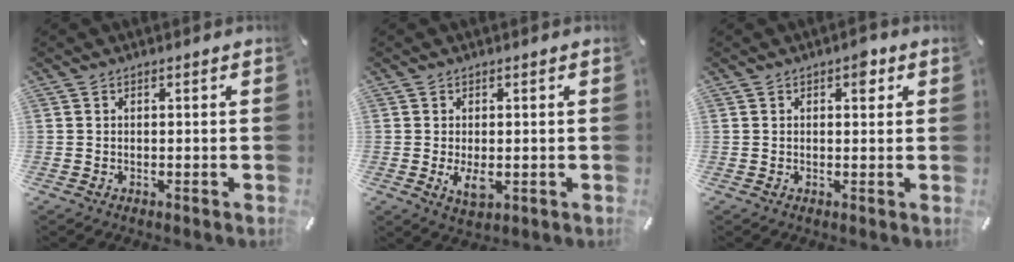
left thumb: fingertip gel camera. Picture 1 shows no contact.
{"total": 4.5, "force": [-0.6, 2.0, 4.0], "torque": [-0.081, -0.008, -0.014]}
{"total": 3.3, "force": [1.4, 1.8, 2.4], "torque": [-0.020, -0.006, 0.015]}